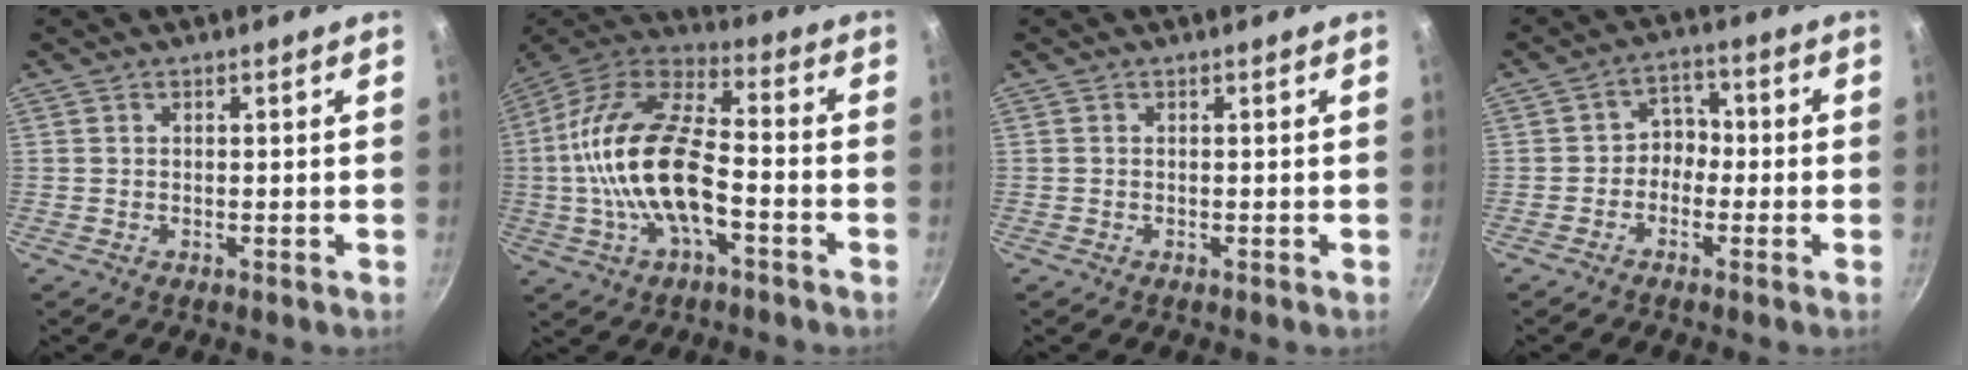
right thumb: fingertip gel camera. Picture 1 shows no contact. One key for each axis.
{"total": 20.3, "fx": -3.7, "fy": 9.6, "fz": 17.5, "tx": -0.323, "ty": 0.043, "tz": -0.081}
{"total": 0.0}
{"total": 4.5, "fx": -1.2, "fy": 3.7, "fz": 2.3, "tx": 0.001, "ty": 0.026, "tz": -0.032}